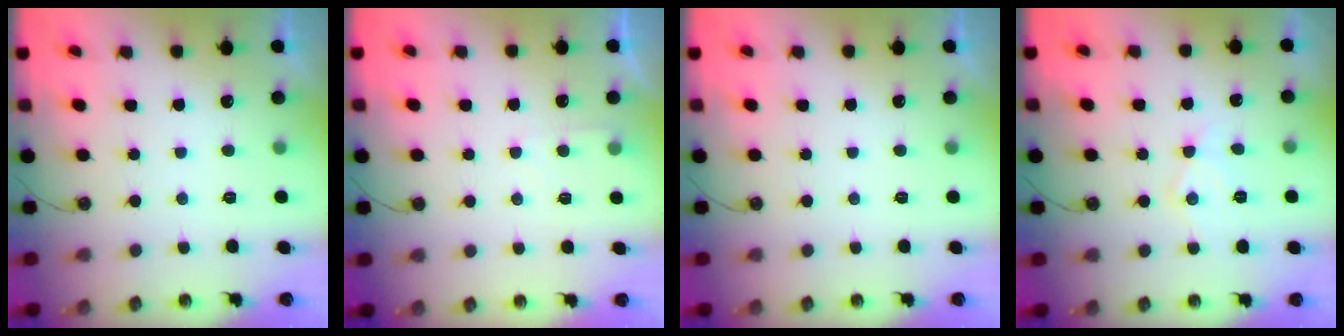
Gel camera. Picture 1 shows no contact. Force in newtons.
{"total": 4.3, "press": 4.2, "slide": 0.5}
{"total": 0.0}
{"total": 9.0, "press": 9.0, "slide": 0.5}